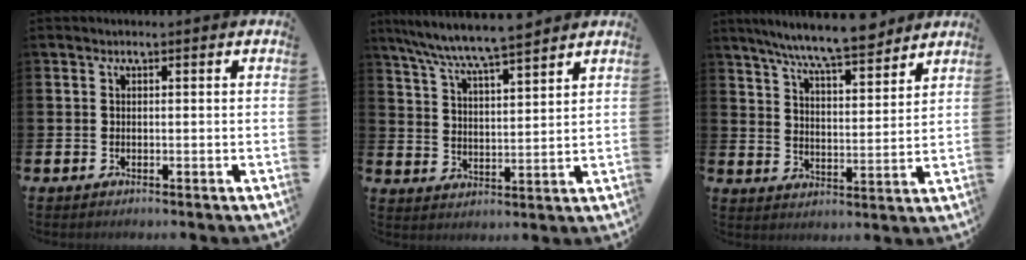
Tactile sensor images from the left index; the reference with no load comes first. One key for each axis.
{"total": 7.4, "fx": 7.0, "fy": 0.0, "fz": 2.2, "tx": -0.073, "ty": -0.038, "tz": 0.125}
{"total": 8.7, "fx": 8.1, "fy": 0.6, "fz": 3.1, "tx": -0.083, "ty": -0.043, "tz": 0.145}